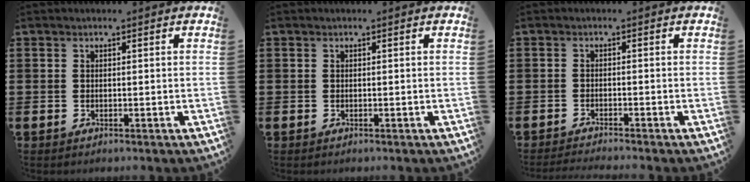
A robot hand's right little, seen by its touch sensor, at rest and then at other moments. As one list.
[{"total": 0.0}, {"total": 1.1, "force": [-1.0, -0.2, 0.2], "torque": [-0.003, 0.000, -0.020]}]